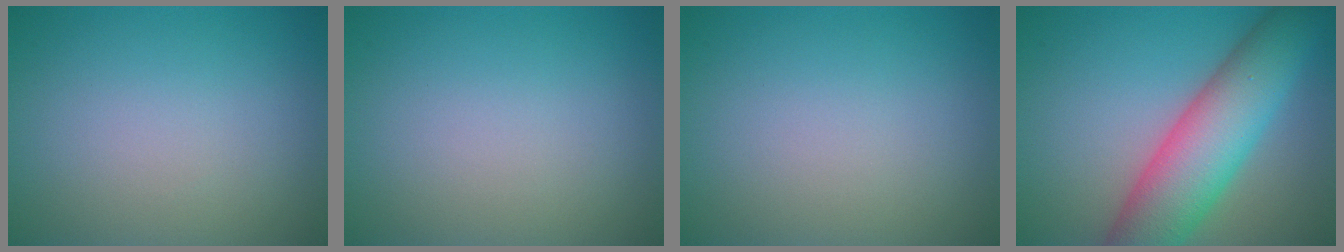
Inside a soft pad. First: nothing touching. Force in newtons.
{"total": 0.0}
{"total": 0.0}
{"total": 9.5, "press": 9.5, "slide": 0.3}